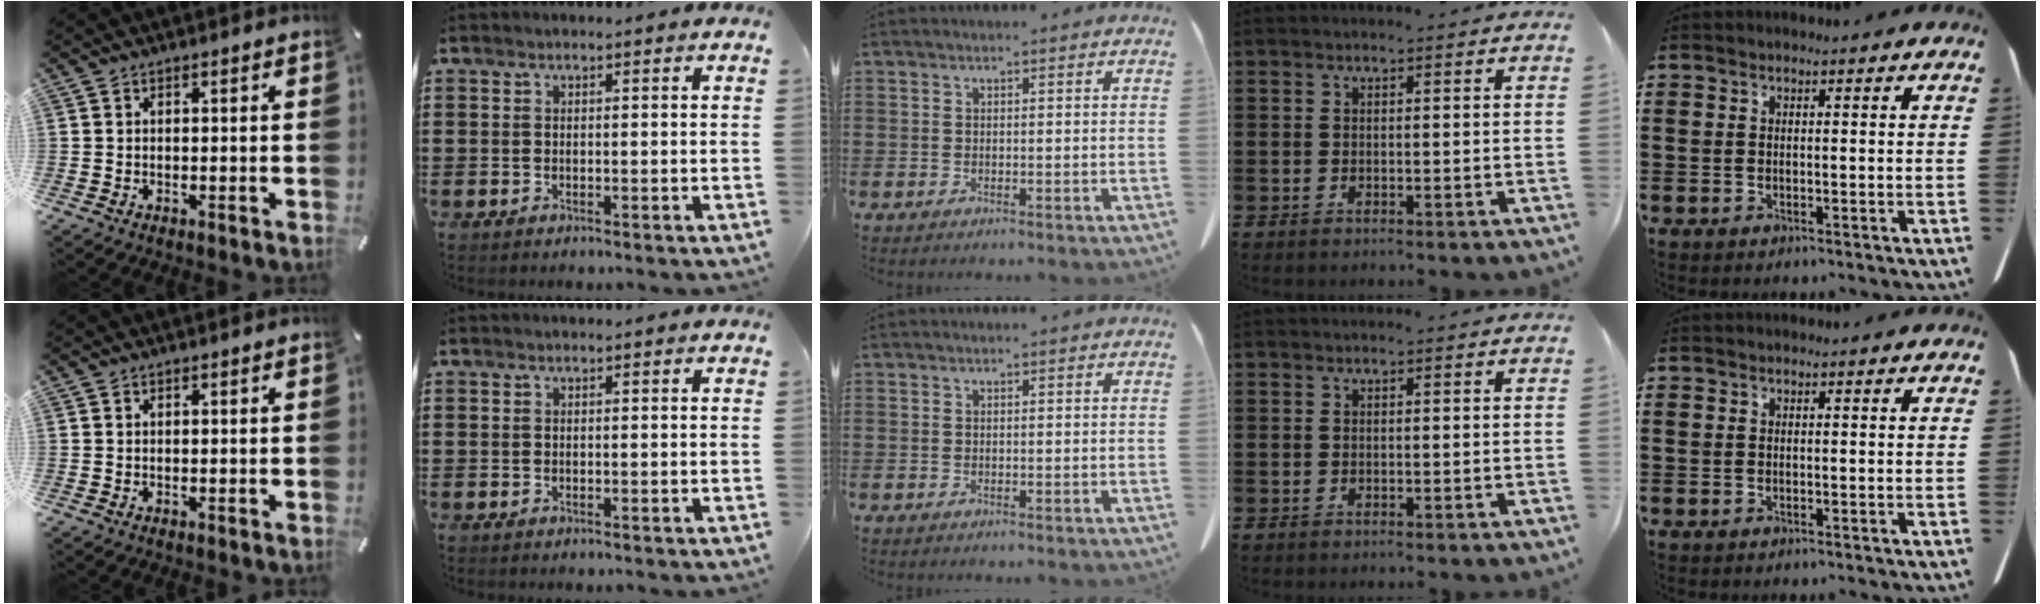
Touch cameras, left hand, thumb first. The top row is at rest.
{}